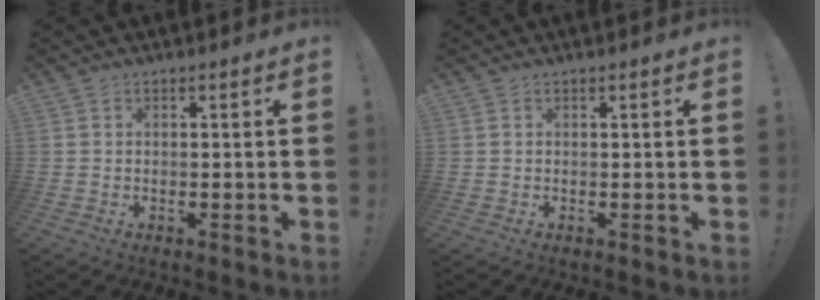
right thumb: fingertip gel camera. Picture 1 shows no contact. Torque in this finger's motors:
{"motor_torque": [0.00, 0.00, -0.06, 0.12, 0.00]}